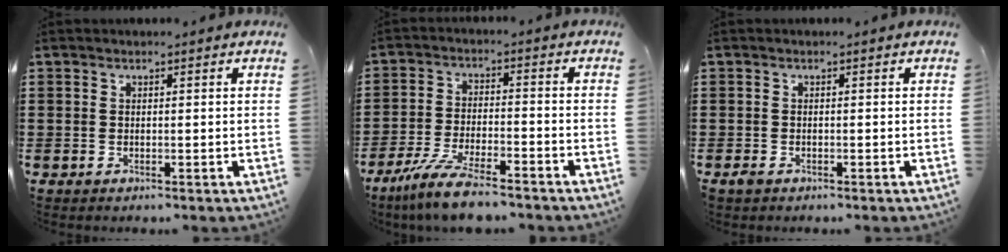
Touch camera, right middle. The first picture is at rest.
{"total": 7.6, "force": [-6.4, 0.7, 4.1], "torque": [-0.095, -0.008, -0.124]}
{"total": 0.9, "force": [-0.6, 0.5, 0.3], "torque": [-0.007, -0.001, -0.013]}